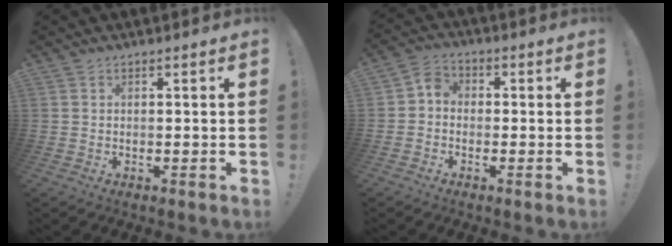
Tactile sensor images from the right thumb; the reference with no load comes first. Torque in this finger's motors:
{"motor_torque": [0.63, 0.51, 0.37, -0.45, 0.00]}